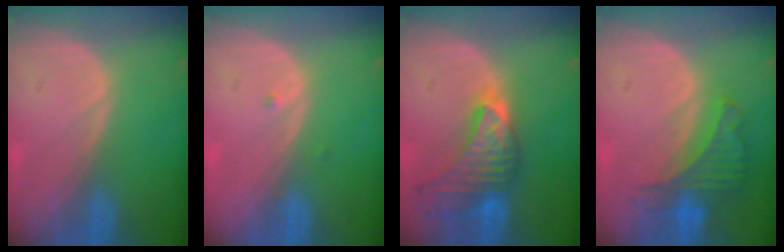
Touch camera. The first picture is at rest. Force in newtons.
{"total": 0.6, "press": 0.5, "slide": 0.3}
{"total": 9.0, "press": 8.5, "slide": 2.7}
{"total": 6.3, "press": 5.9, "slide": 2.3}